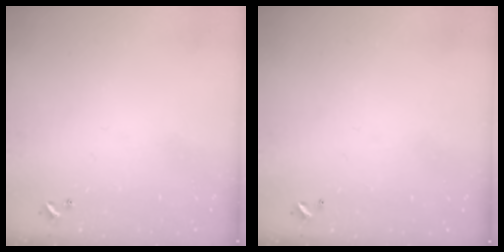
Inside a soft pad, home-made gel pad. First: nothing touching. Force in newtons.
{"total": 2.8, "press": 2.8, "slide": 0.1}